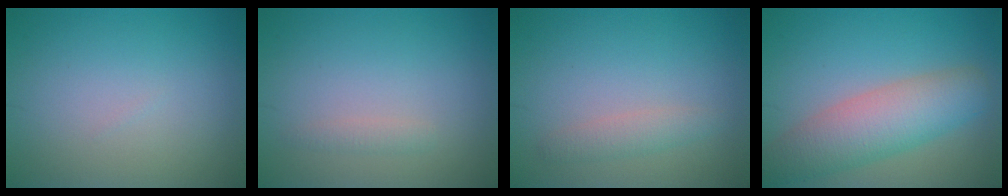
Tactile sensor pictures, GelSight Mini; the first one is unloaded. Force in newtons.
{"total": 0.9, "press": 0.9, "slide": 0.0}
{"total": 1.6, "press": 1.6, "slide": 0.0}
{"total": 6.4, "press": 6.4, "slide": 0.4}